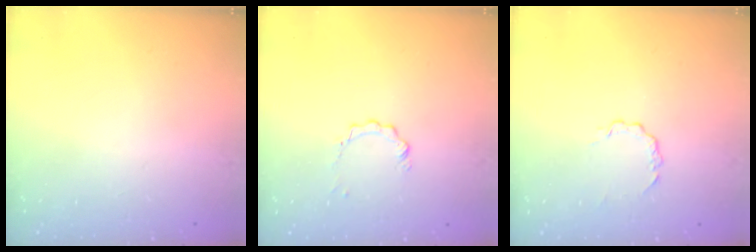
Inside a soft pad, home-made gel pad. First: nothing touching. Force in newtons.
{"total": 2.3, "press": 2.3, "slide": 0.3}
{"total": 1.7, "press": 1.7, "slide": 0.2}